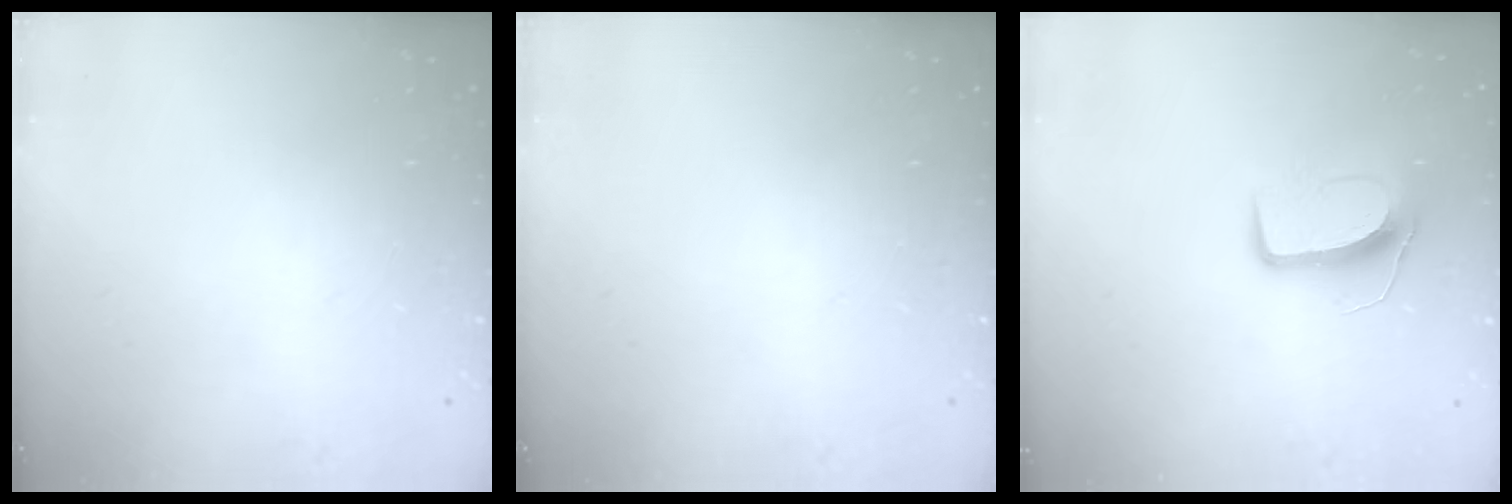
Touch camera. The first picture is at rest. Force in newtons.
{"total": 0.0}
{"total": 10.4, "press": 10.4, "slide": 0.4}